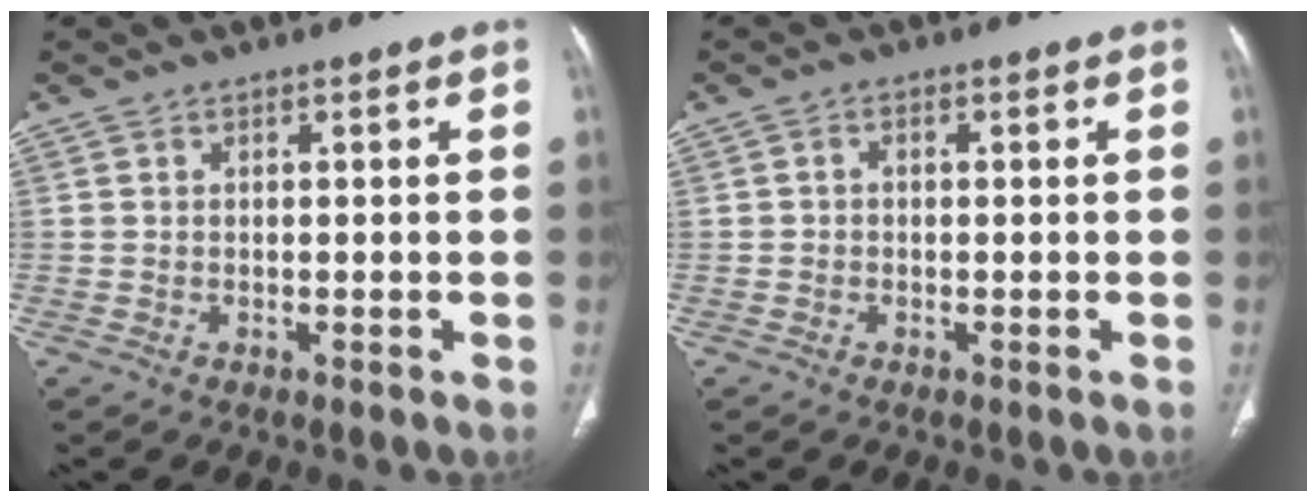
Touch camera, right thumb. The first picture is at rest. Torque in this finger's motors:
{"motor_torque": [-0.46, 0.37, -0.18, 0.14, 0.06]}